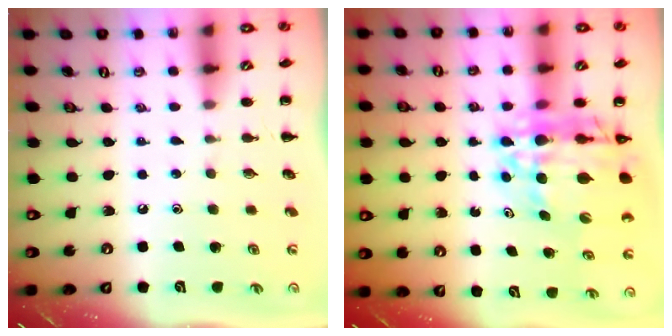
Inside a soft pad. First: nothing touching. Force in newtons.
{"total": 15.1, "press": 14.5, "slide": 4.2}